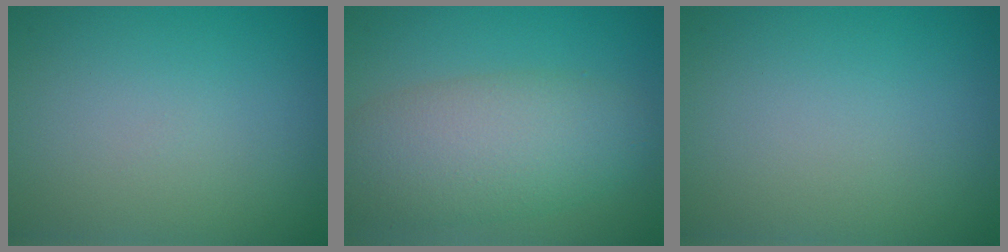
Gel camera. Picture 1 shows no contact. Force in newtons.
{"total": 7.2, "press": 7.2, "slide": 0.1}
{"total": 0.0}